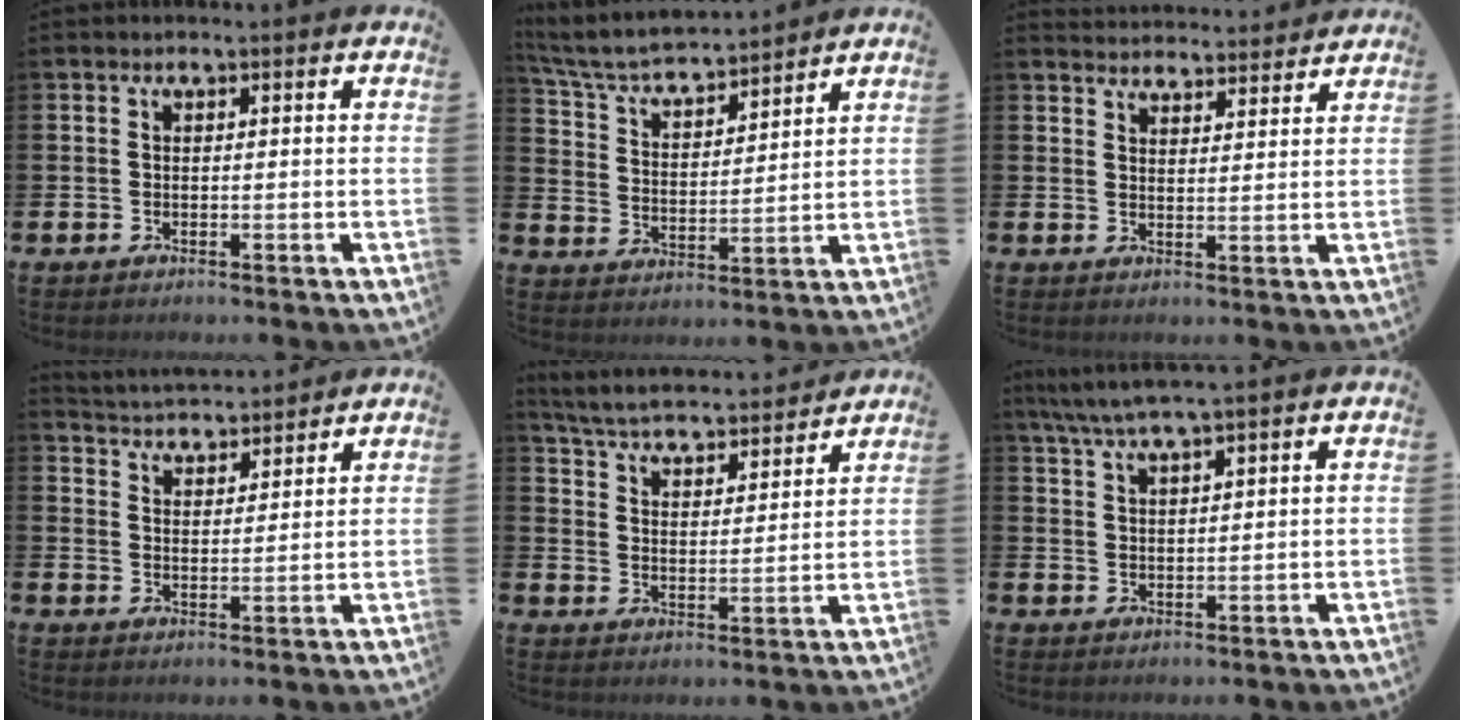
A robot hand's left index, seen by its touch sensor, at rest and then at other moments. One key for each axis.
{"total": 6.0, "fx": 5.6, "fy": 1.1, "fz": 1.8, "tx": -0.065, "ty": -0.041, "tz": 0.094}
{"total": 3.9, "fx": 3.8, "fy": 0.6, "fz": -0.3, "tx": 0.004, "ty": -0.029, "tz": 0.067}
{"total": 4.4, "fx": 4.3, "fy": 0.6, "fz": -0.3, "tx": -0.015, "ty": -0.028, "tz": 0.078}
{"total": 5.4, "fx": 5.3, "fy": 0.7, "fz": 1.1, "tx": -0.043, "ty": -0.045, "tz": 0.086}
{"total": 4.7, "fx": 4.2, "fy": -0.2, "fz": 2.0, "tx": -0.054, "ty": -0.011, "tz": 0.076}